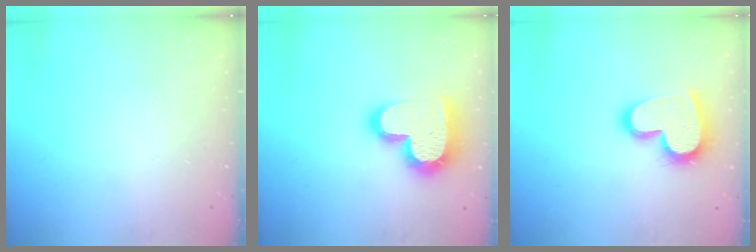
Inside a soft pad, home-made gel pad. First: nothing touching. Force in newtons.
{"total": 20.1, "press": 20.1, "slide": 1.5}
{"total": 17.9, "press": 17.9, "slide": 1.4}